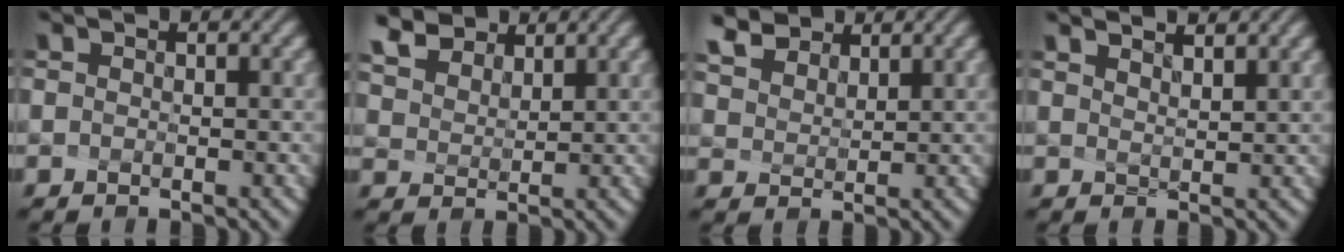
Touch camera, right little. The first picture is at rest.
{"total": 5.4, "force": [4.3, 2.6, 1.8], "torque": [-0.087, 0.000, 0.095]}
{"total": 4.6, "force": [3.8, 2.0, 1.5], "torque": [-0.074, -0.003, 0.082]}
{"total": 2.2, "force": [2.1, -0.2, 0.8], "torque": [-0.020, -0.008, 0.056]}